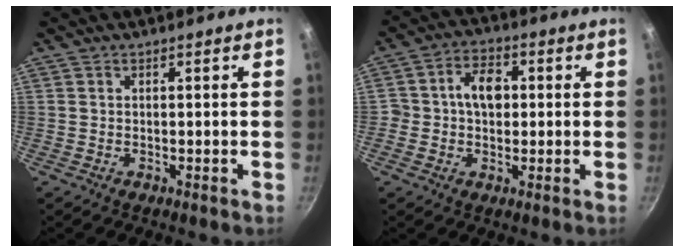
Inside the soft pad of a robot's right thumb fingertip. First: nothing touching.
{"total": 7.0, "force": [0.4, 5.5, 4.3], "torque": [-0.040, 0.011, -0.003]}